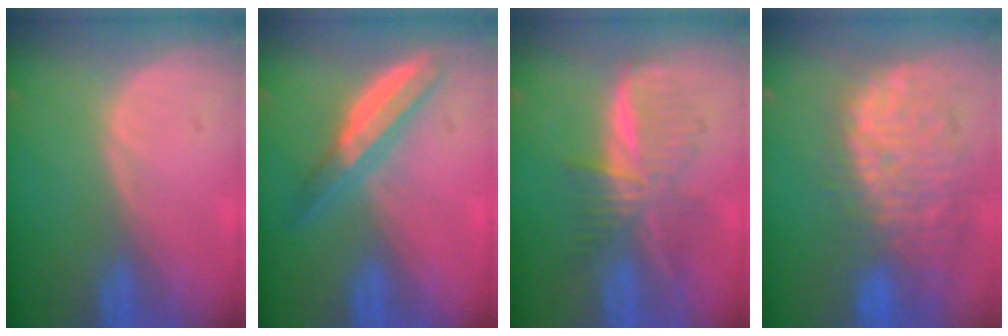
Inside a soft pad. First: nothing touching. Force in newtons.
{"total": 5.2, "press": 5.1, "slide": 0.9}
{"total": 7.1, "press": 7.1, "slide": 0.2}
{"total": 12.2, "press": 10.9, "slide": 5.5}